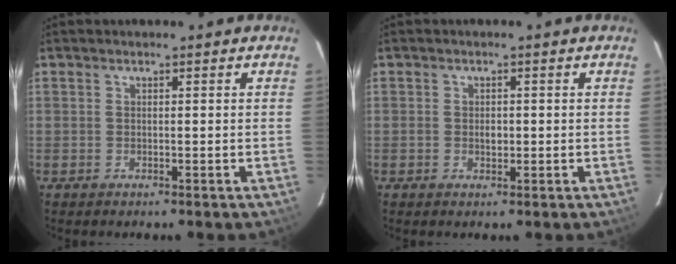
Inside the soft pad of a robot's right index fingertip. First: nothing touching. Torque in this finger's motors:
{"motor_torque": [0.17, 0.03, 0.16, 0.04]}